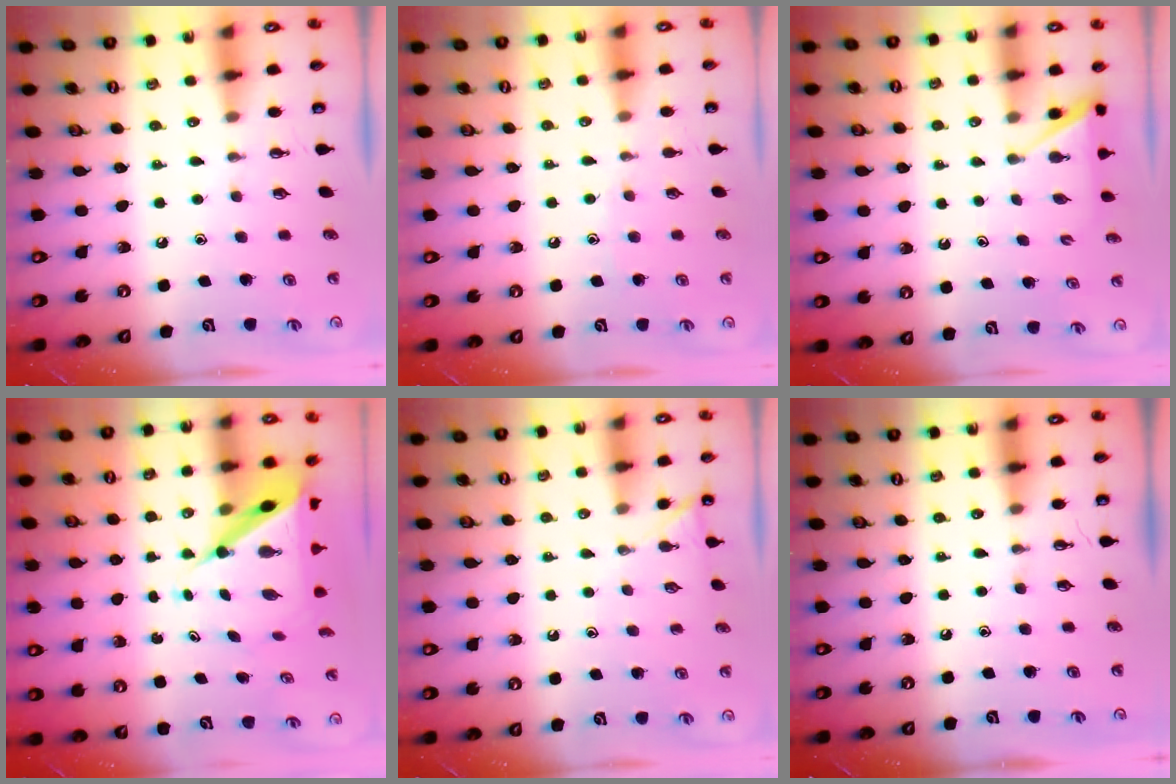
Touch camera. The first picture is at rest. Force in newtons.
{"total": 5.7, "press": 5.6, "slide": 0.7}
{"total": 2.0, "press": 2.0, "slide": 0.3}
{"total": 9.8, "press": 9.8, "slide": 0.8}
{"total": 2.1, "press": 2.1, "slide": 0.3}
{"total": 0.0}